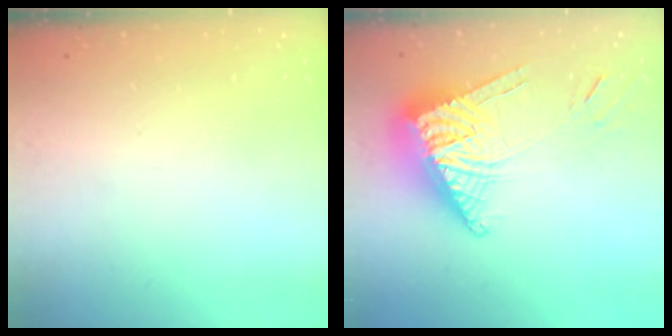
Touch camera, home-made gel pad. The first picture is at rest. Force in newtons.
{"total": 12.1, "press": 12.0, "slide": 1.5}